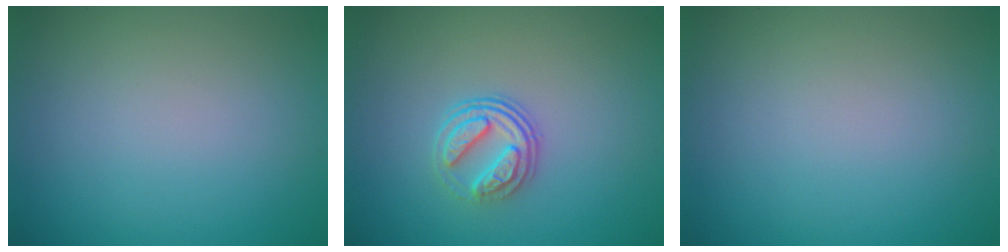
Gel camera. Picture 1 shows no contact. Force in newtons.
{"total": 3.1, "press": 2.6, "slide": 1.7}
{"total": 0.0}